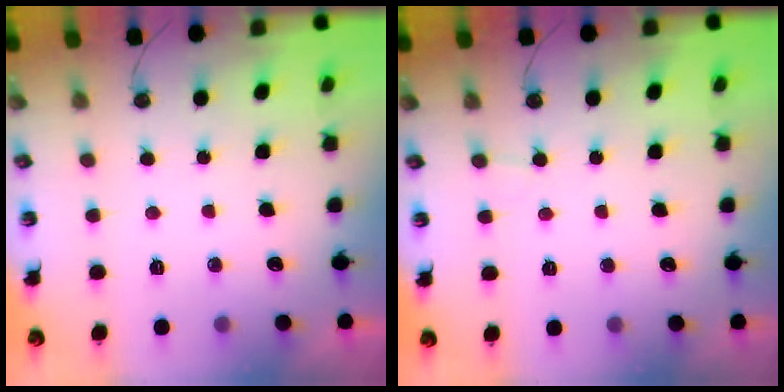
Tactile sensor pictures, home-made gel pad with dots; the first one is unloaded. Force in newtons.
{"total": 2.9, "press": 2.9, "slide": 0.2}